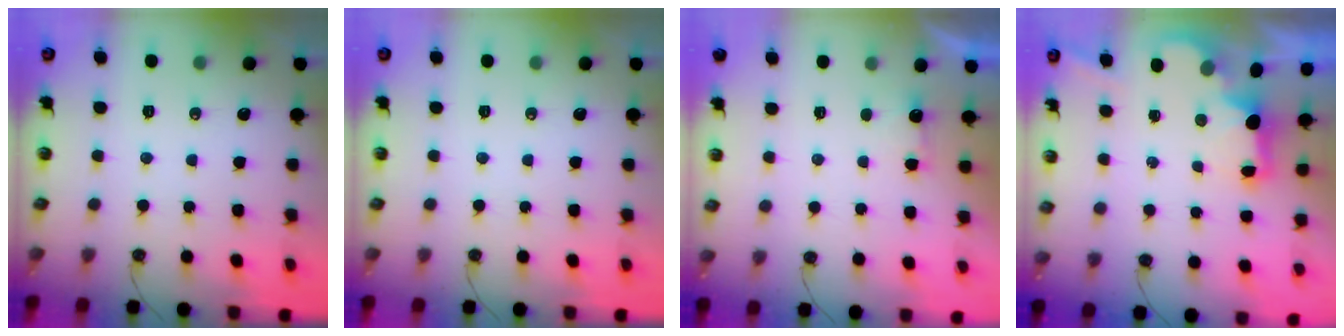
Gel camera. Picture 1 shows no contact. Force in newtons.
{"total": 0.0}
{"total": 1.8, "press": 1.6, "slide": 0.9}
{"total": 2.1, "press": 2.0, "slide": 0.7}